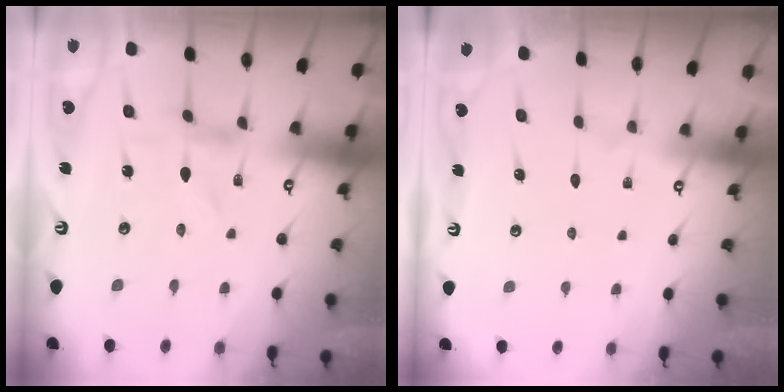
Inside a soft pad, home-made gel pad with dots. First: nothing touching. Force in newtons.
{"total": 1.6, "press": 1.6, "slide": 0.1}